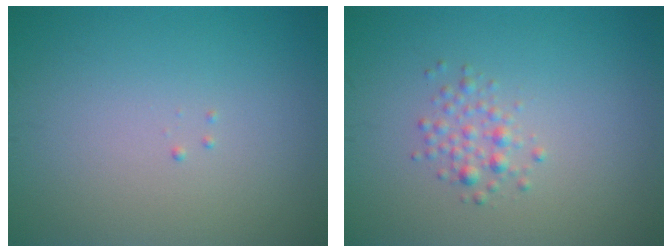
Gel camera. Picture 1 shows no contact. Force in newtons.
{"total": 1.5, "press": 1.5, "slide": 0.0}